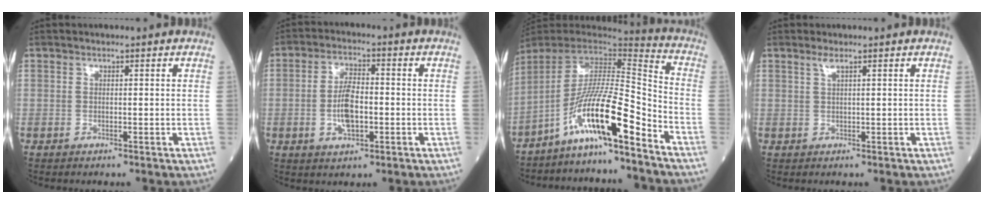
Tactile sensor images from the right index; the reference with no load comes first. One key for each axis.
{"total": 6.3, "fx": -1.2, "fy": 2.4, "fz": 5.7, "tx": -0.116, "ty": 0.005, "tz": -0.023}
{"total": 14.6, "fx": -9.3, "fy": 0.0, "fz": 11.2, "tx": -0.199, "ty": 0.005, "tz": -0.168}
{"total": 1.3, "fx": 0.8, "fy": -0.1, "fz": 1.0, "tx": -0.024, "ty": 0.004, "tz": 0.018}